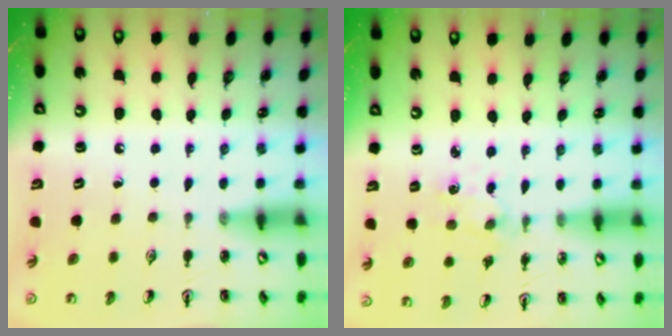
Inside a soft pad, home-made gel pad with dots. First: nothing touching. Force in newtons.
{"total": 2.0, "press": 1.9, "slide": 0.4}